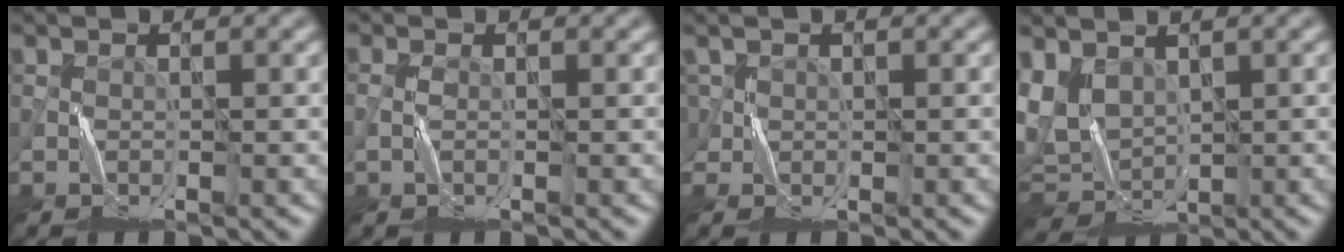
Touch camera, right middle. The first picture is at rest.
{"total": 0.7, "force": [-0.3, 0.2, 0.6], "torque": [-0.018, 0.004, -0.007]}
{"total": 1.9, "force": [0.8, 1.5, 0.8], "torque": [-0.026, 0.004, 0.015]}
{"total": 4.4, "force": [1.1, 3.2, 2.8], "torque": [-0.071, -0.001, 0.023]}